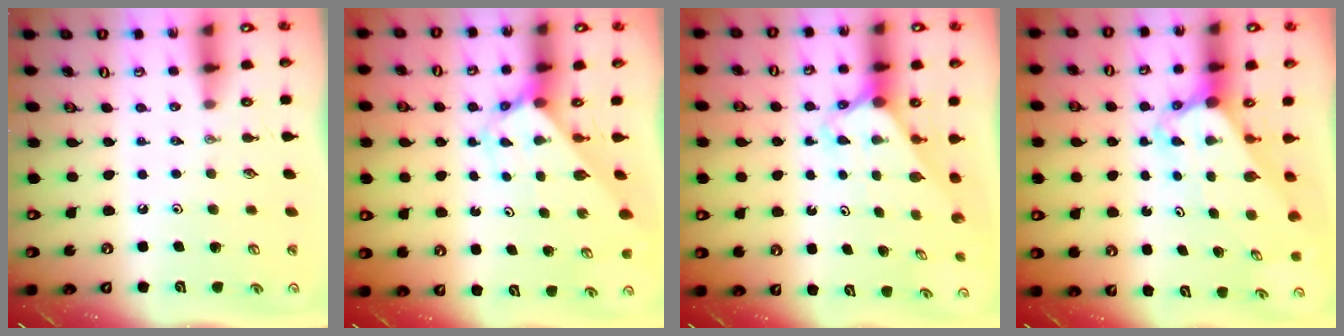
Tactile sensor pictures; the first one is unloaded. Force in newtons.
{"total": 2.7, "press": 2.7, "slide": 0.2}
{"total": 2.4, "press": 2.4, "slide": 0.2}
{"total": 3.4, "press": 3.4, "slide": 0.3}